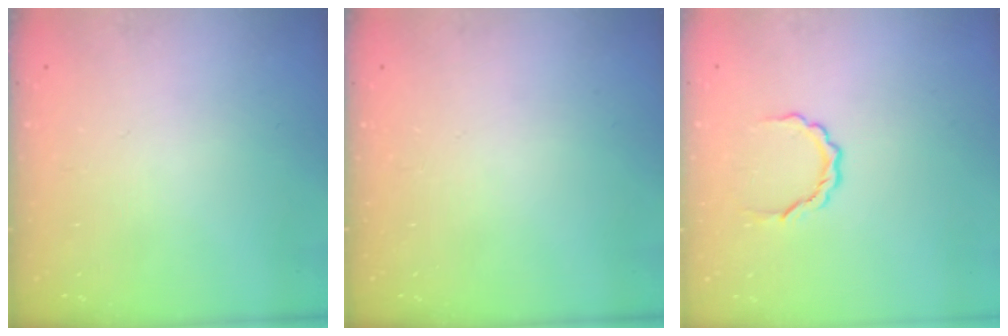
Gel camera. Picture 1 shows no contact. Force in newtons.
{"total": 0.0}
{"total": 3.4, "press": 3.4, "slide": 0.2}